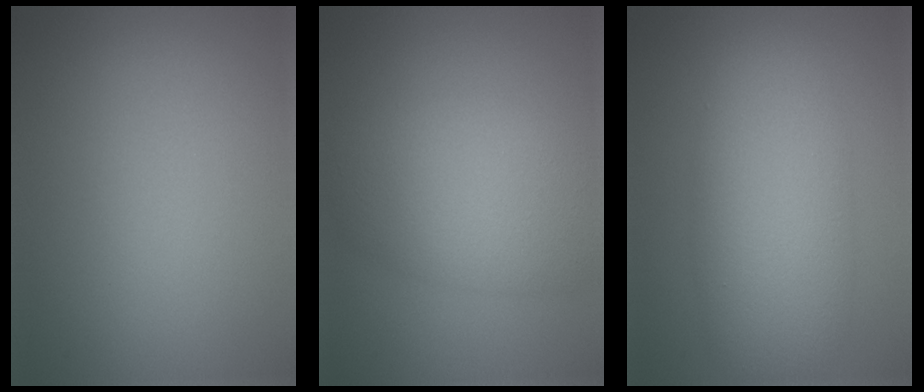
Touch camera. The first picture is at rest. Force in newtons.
{"total": 6.9, "press": 6.9, "slide": 0.4}
{"total": 7.2, "press": 7.2, "slide": 0.1}